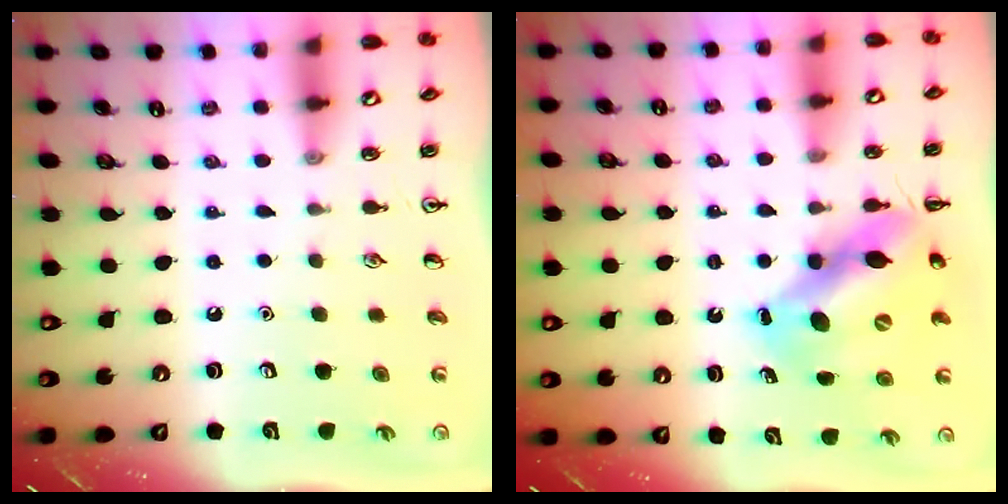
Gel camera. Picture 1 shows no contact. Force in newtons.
{"total": 12.0, "press": 11.7, "slide": 2.8}